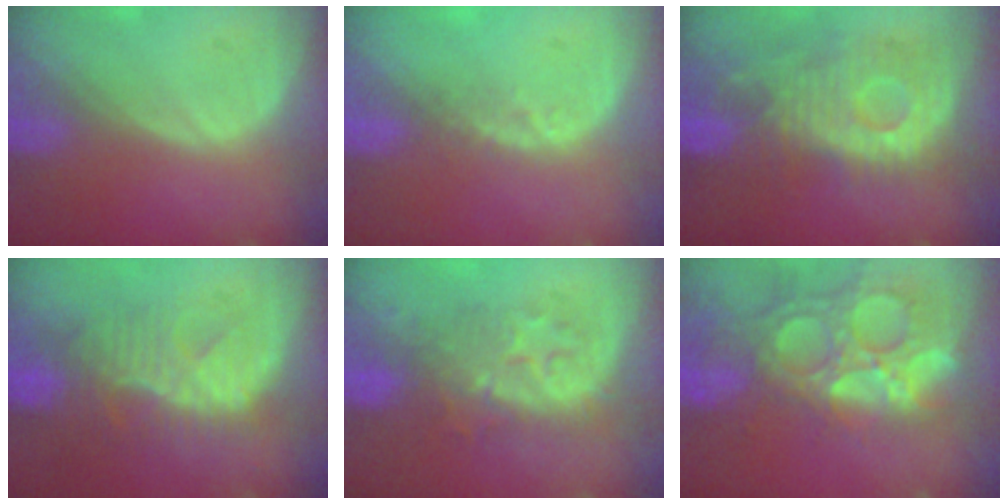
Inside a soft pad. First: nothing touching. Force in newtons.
{"total": 2.1, "press": 1.8, "slide": 1.1}
{"total": 11.2, "press": 10.3, "slide": 4.5}
{"total": 9.8, "press": 9.0, "slide": 3.9}
{"total": 8.0, "press": 7.9, "slide": 1.6}
{"total": 14.3, "press": 12.2, "slide": 7.6}